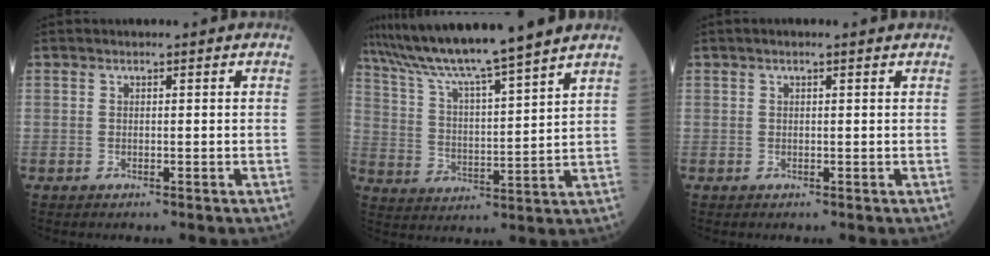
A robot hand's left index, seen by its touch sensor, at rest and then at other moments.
{"total": 14.3, "force": [12.4, -1.8, 7.0], "torque": [-0.127, 0.002, 0.207]}
{"total": 1.1, "force": [0.7, 0.2, 0.8], "torque": [-0.016, 0.010, 0.008]}